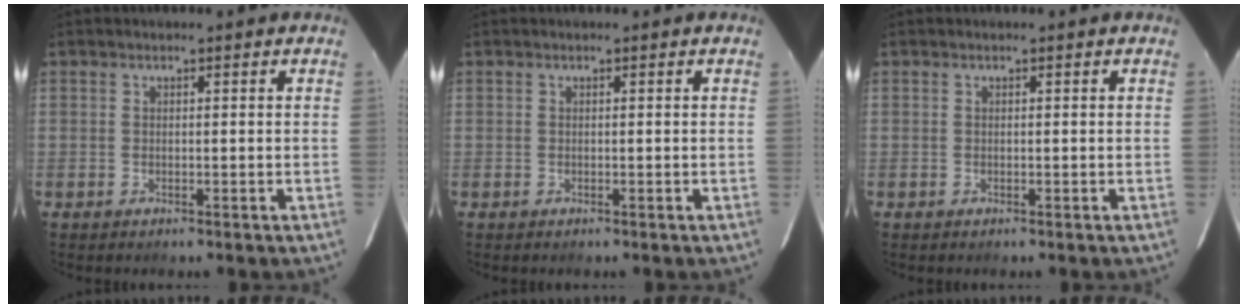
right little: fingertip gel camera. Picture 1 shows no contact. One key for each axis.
{"total": 0.0}
{"total": 0.0}